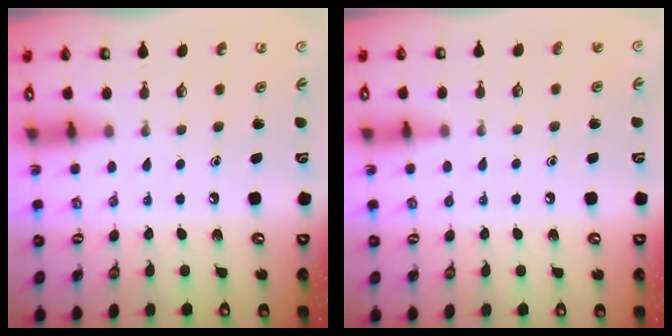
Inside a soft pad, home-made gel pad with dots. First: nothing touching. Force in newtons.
{"total": 2.7, "press": 2.6, "slide": 0.7}